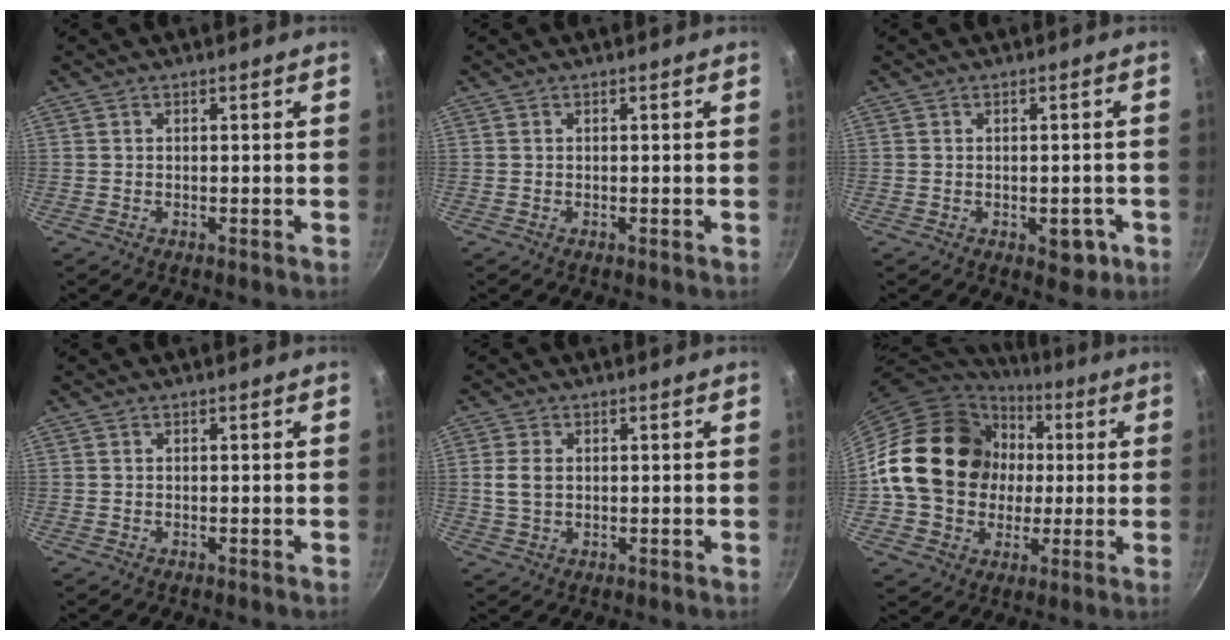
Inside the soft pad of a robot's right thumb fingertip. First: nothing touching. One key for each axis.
{"total": 0.0}
{"total": 4.2, "fx": -1.5, "fy": 2.4, "fz": 3.1, "tx": -0.019, "ty": 0.010, "tz": -0.013}
{"total": 0.0}
{"total": 4.0, "fx": 0.5, "fy": 2.8, "fz": 2.8, "tx": -0.055, "ty": 0.003, "tz": 0.010}
{"total": 21.2, "fx": 1.6, "fy": 17.9, "fz": 11.1, "tx": -0.173, "ty": 0.026, "tz": 0.035}